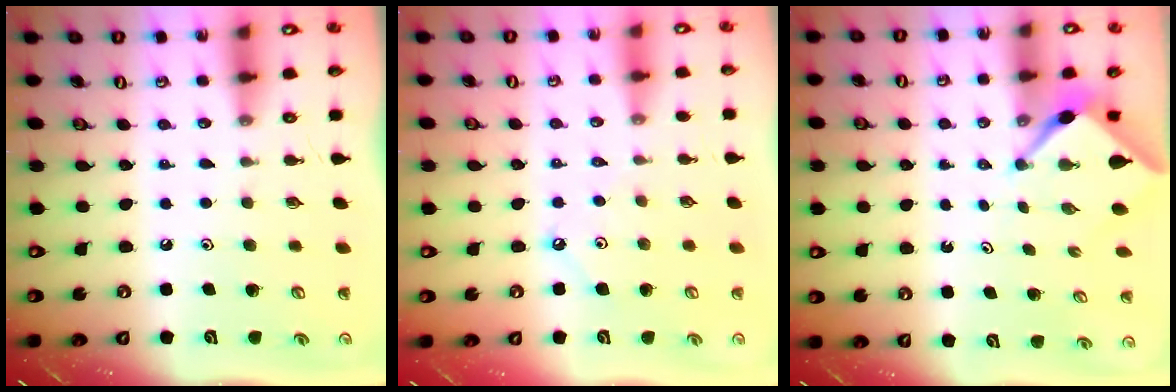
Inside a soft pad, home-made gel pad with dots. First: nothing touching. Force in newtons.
{"total": 3.0, "press": 3.0, "slide": 0.5}
{"total": 2.3, "press": 2.3, "slide": 0.3}